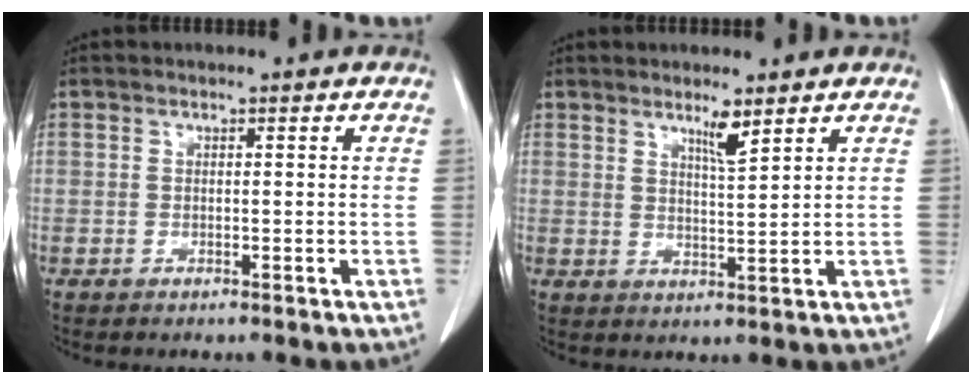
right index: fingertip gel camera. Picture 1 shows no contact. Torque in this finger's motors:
{"motor_torque": [0.09, 0.16, 0.08, 0.03]}